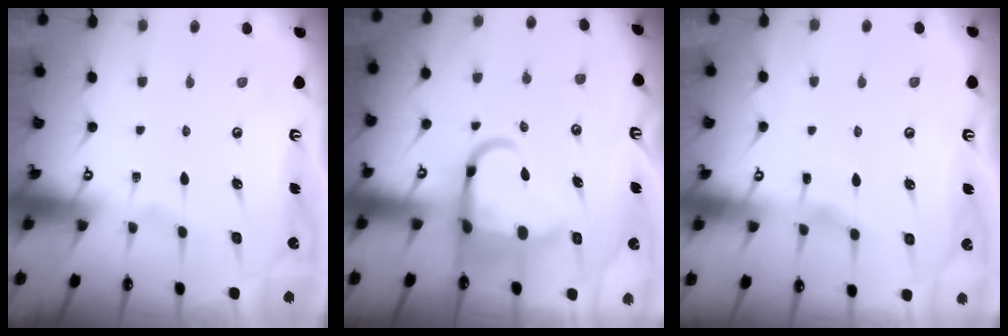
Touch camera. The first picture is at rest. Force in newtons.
{"total": 10.8, "press": 10.4, "slide": 2.8}
{"total": 2.6, "press": 2.6, "slide": 0.3}